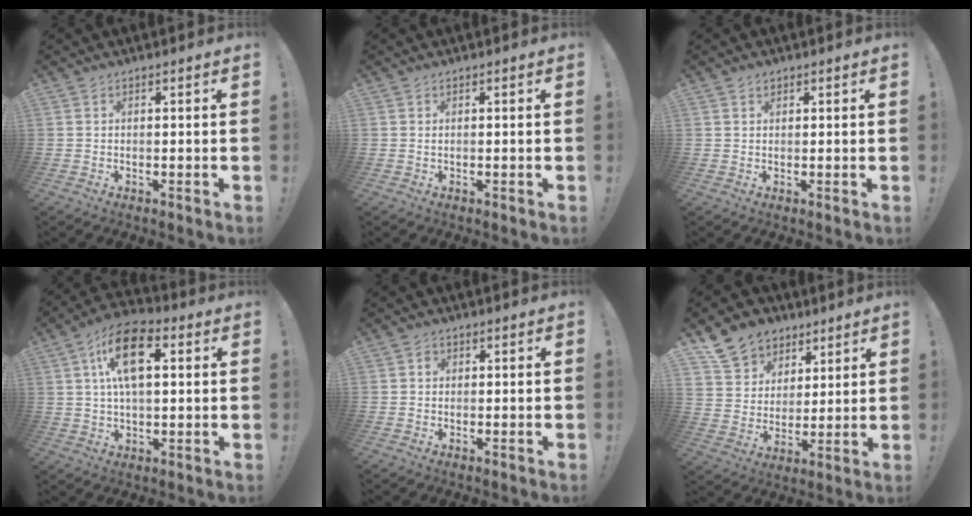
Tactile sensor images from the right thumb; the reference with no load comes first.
{"total": 0.0}
{"total": 1.2, "force": [0.9, 0.8, 0.3], "torque": [0.004, -0.003, 0.015]}
{"total": 14.8, "force": [4.5, 8.2, 11.4], "torque": [-0.182, 0.009, 0.078]}
{"total": 1.4, "force": [0.1, 1.3, 0.5], "torque": [-0.002, 0.001, -0.001]}
{"total": 10.8, "force": [6.8, 8.2, 1.8], "torque": [-0.036, -0.048, 0.139]}